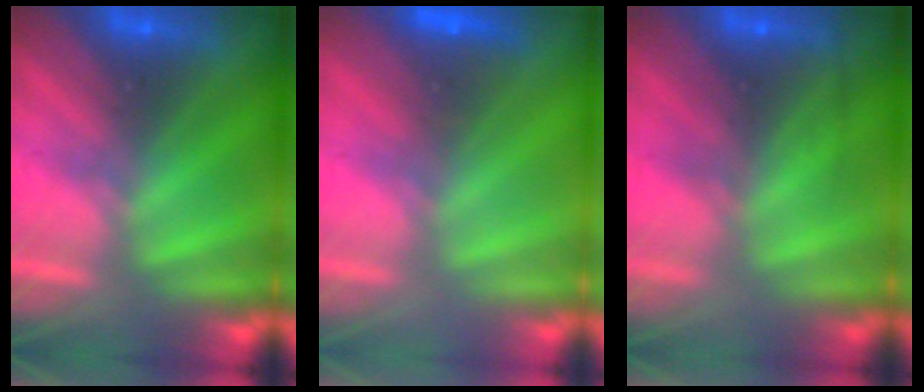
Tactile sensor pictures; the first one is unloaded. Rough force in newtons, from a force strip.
{"total": 2.0}
{"total": 2.2}